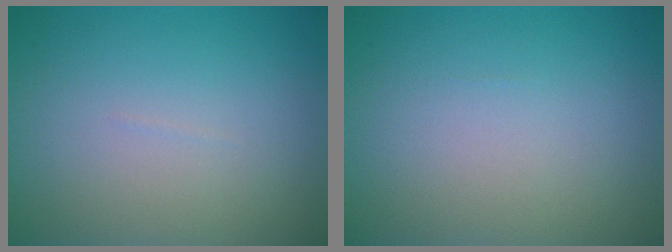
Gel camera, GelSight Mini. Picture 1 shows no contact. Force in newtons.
{"total": 0.0}